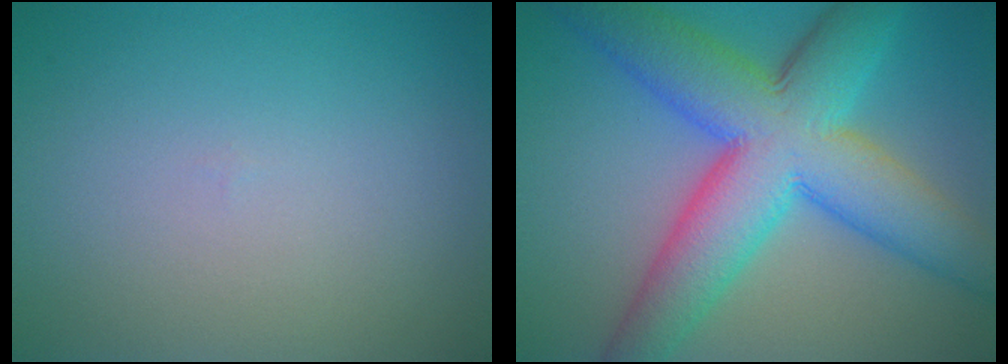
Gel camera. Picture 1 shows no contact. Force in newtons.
{"total": 12.0, "press": 12.0, "slide": 0.2}